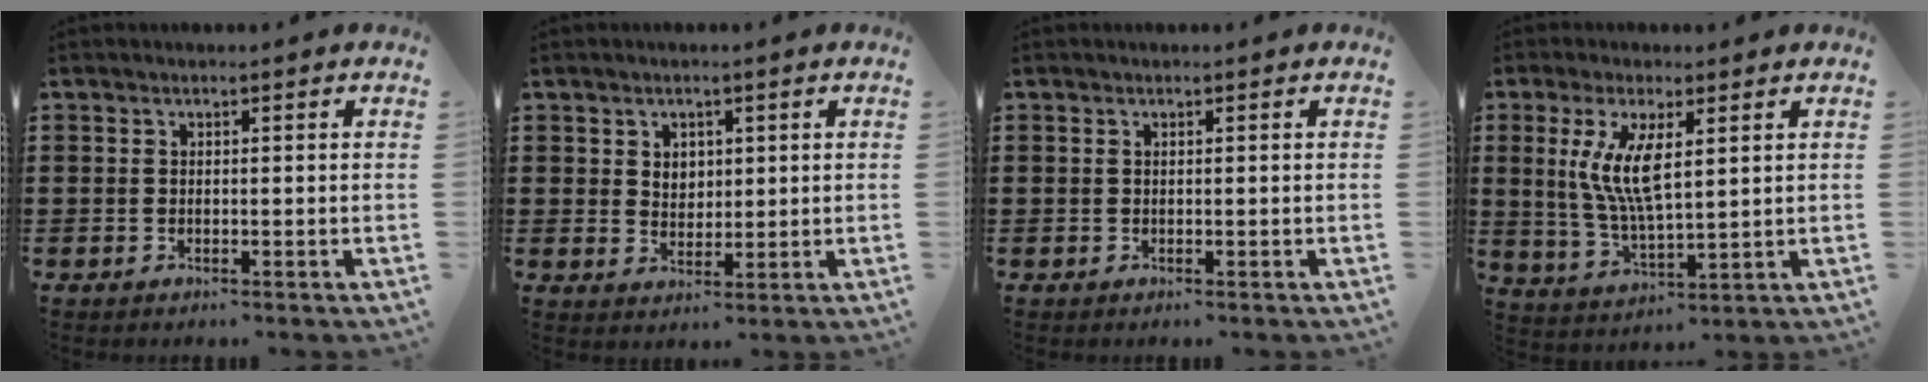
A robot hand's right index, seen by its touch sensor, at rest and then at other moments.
{"total": 2.8, "force": [1.4, 2.2, 0.9], "torque": [-0.025, 0.010, 0.025]}
{"total": 0.0}
{"total": 8.2, "force": [2.1, 2.6, 7.5], "torque": [-0.165, -0.002, 0.033]}